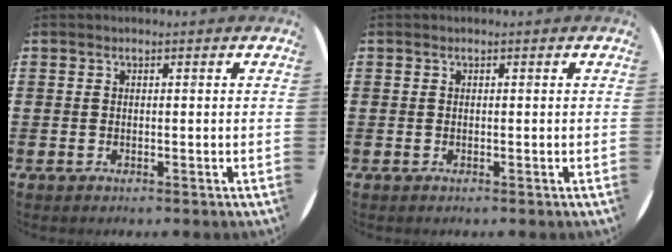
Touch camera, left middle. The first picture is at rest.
{"total": 0.0}